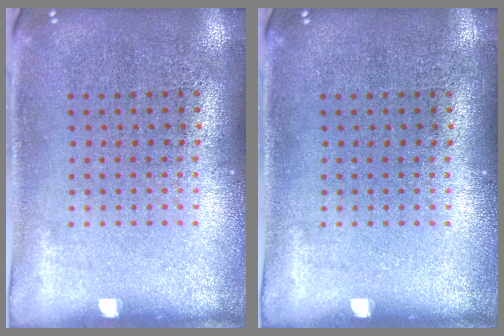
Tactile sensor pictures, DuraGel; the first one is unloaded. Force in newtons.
{"total": 0.0}